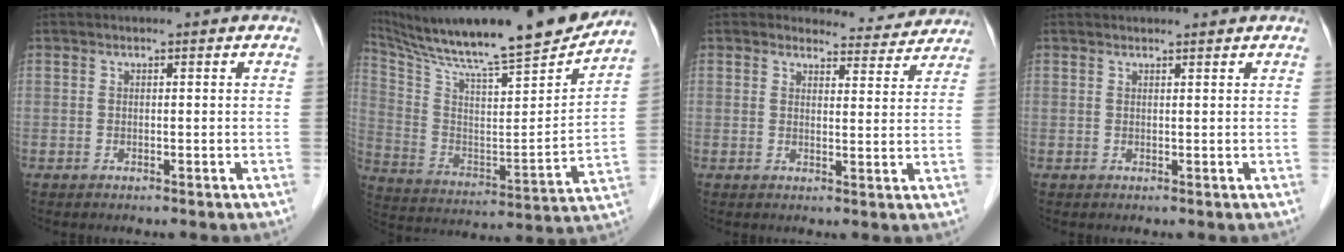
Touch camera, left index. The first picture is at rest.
{"total": 26.1, "force": [22.5, 1.7, 13.2], "torque": [-0.237, -0.033, 0.347]}
{"total": 6.6, "force": [6.3, 1.9, -0.3], "torque": [0.013, -0.007, 0.063]}
{"total": 2.6, "force": [2.6, 0.2, 0.5], "torque": [-0.008, 0.017, 0.034]}